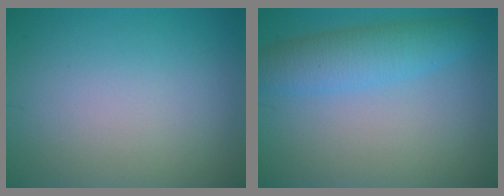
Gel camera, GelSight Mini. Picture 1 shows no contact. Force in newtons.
{"total": 4.3, "press": 4.3, "slide": 0.1}